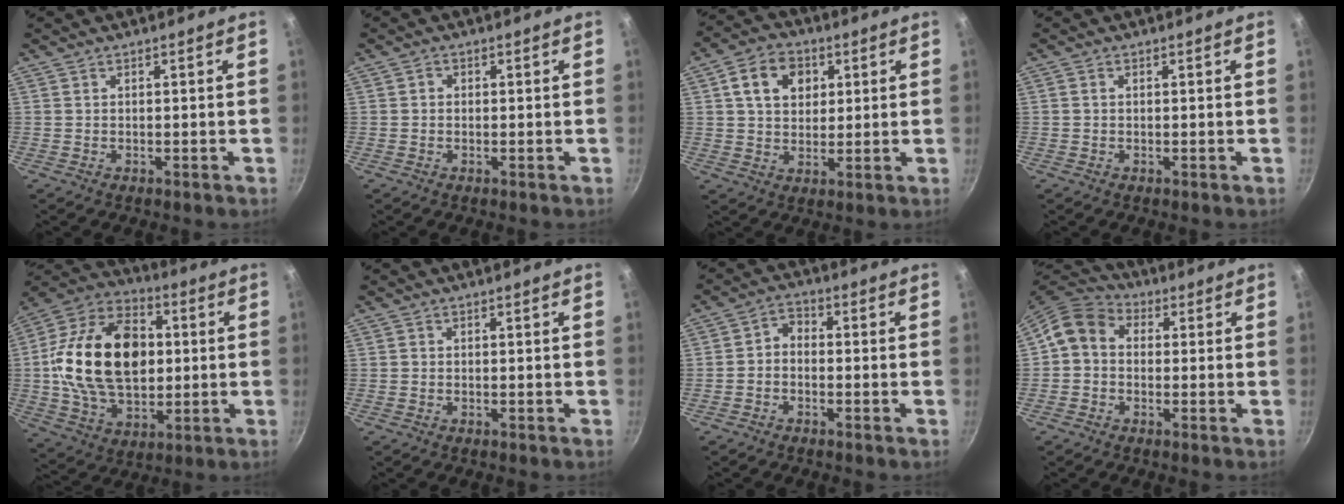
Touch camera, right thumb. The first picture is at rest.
{"total": 1.1, "force": [0.0, 1.0, 0.4], "torque": [-0.005, 0.006, -0.001]}
{"total": 9.7, "force": [3.1, 7.5, 5.4], "torque": [-0.071, 0.004, 0.044]}
{"total": 0.7, "force": [0.0, 0.5, 0.4], "torque": [-0.006, 0.004, 0.000]}
{"total": 24.9, "force": [1.8, 16.8, 18.3], "torque": [-0.292, 0.021, 0.026]}
{"total": 0.0}
{"total": 3.5, "force": [-1.2, 2.6, 2.1], "torque": [-0.032, 0.024, -0.032]}
{"total": 8.3, "force": [0.4, 6.8, 4.7], "torque": [-0.072, 0.025, -0.017]}